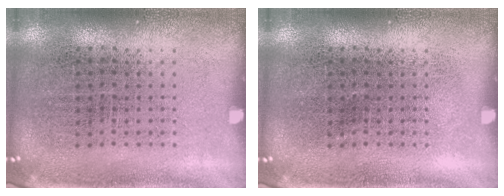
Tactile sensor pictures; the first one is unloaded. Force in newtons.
{"total": 0.0}